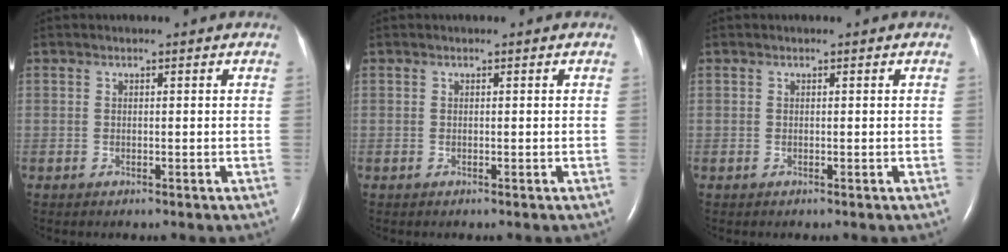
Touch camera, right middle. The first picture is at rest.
{"total": 0.0}
{"total": 0.0}